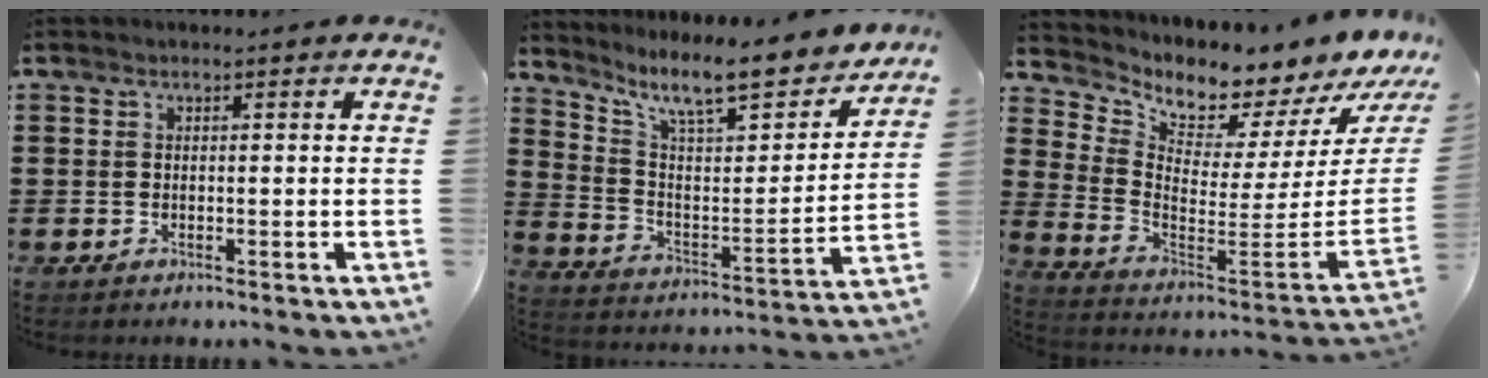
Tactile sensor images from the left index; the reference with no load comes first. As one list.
[{"total": 10.6, "force": [8.7, 1.7, 5.8], "torque": [-0.123, -0.060, 0.141]}, {"total": 3.9, "force": [3.8, 0.6, 0.5], "torque": [-0.036, -0.066, 0.059]}]